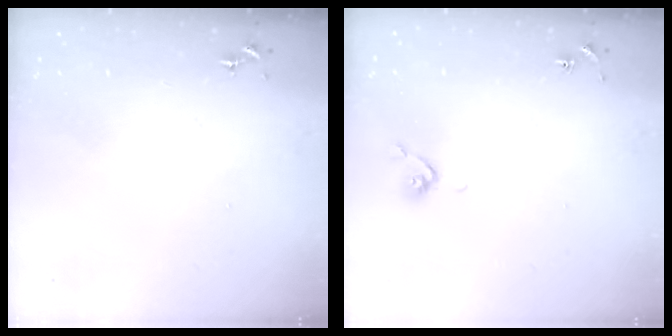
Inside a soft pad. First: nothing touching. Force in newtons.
{"total": 4.8, "press": 4.7, "slide": 1.1}